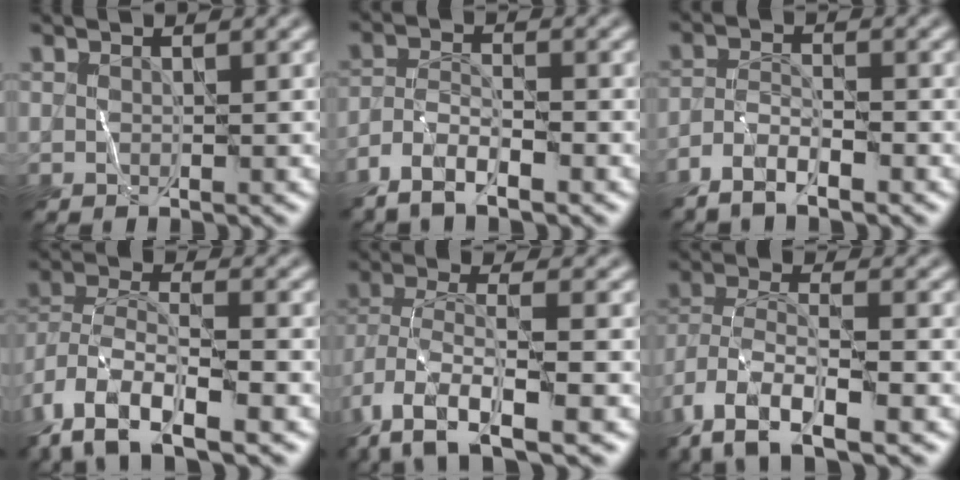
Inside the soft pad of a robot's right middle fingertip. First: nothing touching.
{"total": 3.5, "force": [-2.9, 0.7, 1.9], "torque": [-0.042, 0.005, -0.063]}
{"total": 2.7, "force": [-2.3, 0.4, 1.4], "torque": [-0.030, 0.006, -0.051]}
{"total": 10.8, "force": [-7.0, 4.2, 7.0], "torque": [-0.137, -0.007, -0.133]}
{"total": 8.6, "force": [-4.7, 2.7, 6.7], "torque": [-0.146, -0.010, -0.093]}
{"total": 10.1, "force": [-6.3, 3.5, 7.1], "torque": [-0.150, -0.010, -0.124]}